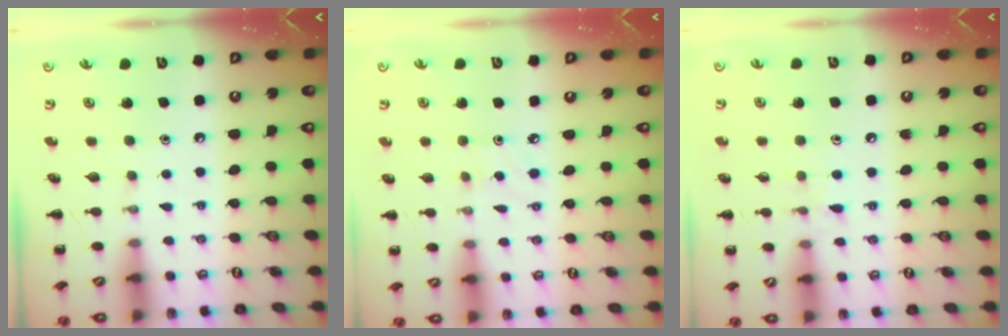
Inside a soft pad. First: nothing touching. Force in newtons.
{"total": 2.5, "press": 2.3, "slide": 0.9}
{"total": 5.9, "press": 5.4, "slide": 2.3}